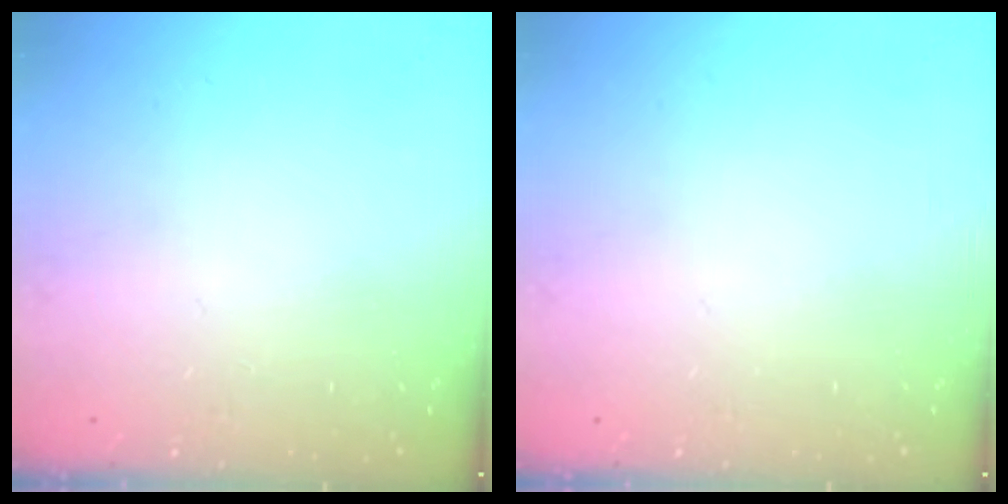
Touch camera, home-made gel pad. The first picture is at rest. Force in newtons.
{"total": 0.0}